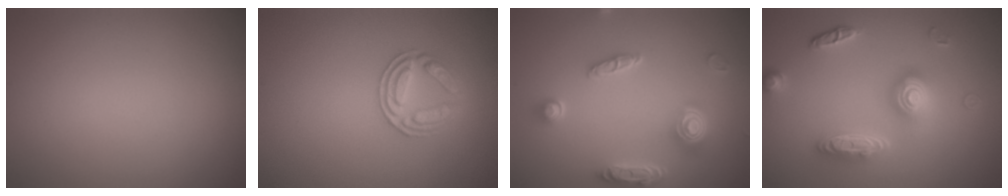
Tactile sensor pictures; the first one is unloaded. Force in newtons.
{"total": 2.8, "press": 2.7, "slide": 0.6}
{"total": 4.7, "press": 3.7, "slide": 2.8}
{"total": 4.1, "press": 3.4, "slide": 2.4}